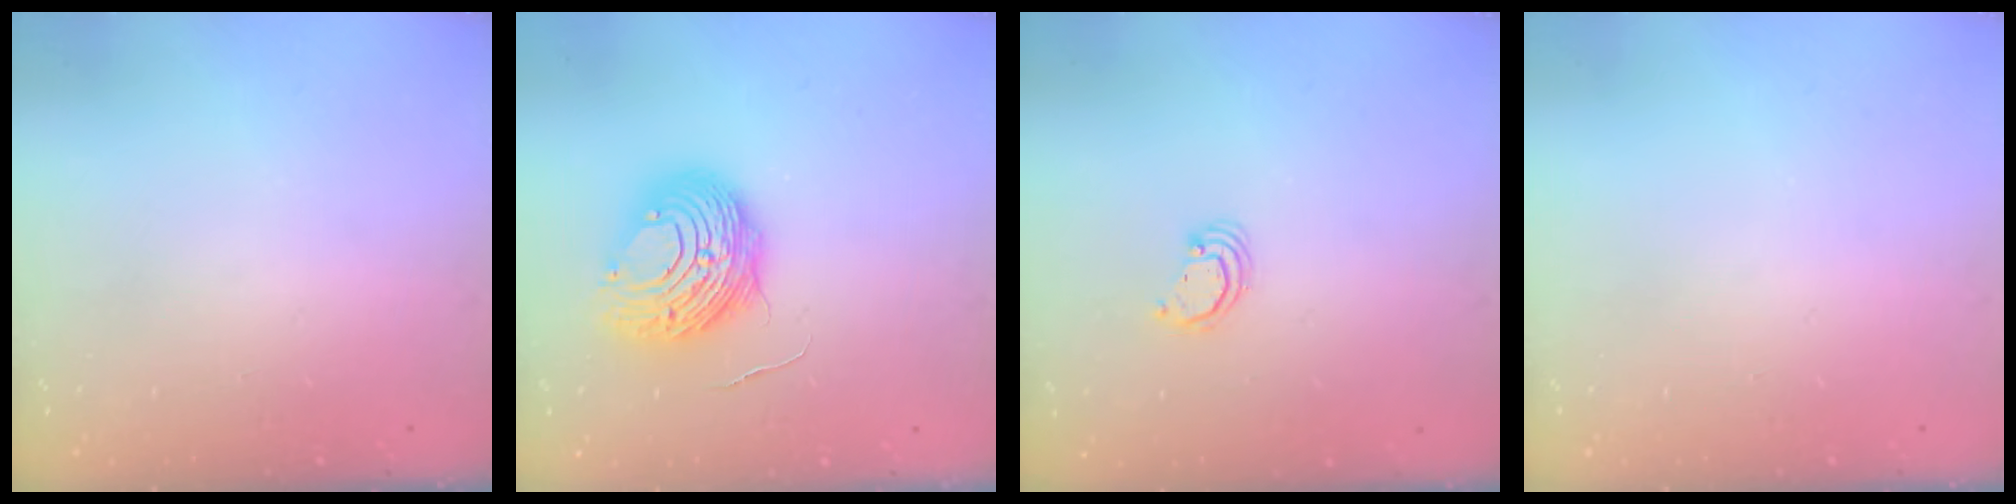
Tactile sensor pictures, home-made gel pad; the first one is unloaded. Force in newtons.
{"total": 12.2, "press": 12.2, "slide": 1.4}
{"total": 2.2, "press": 2.2, "slide": 0.2}
{"total": 0.0}